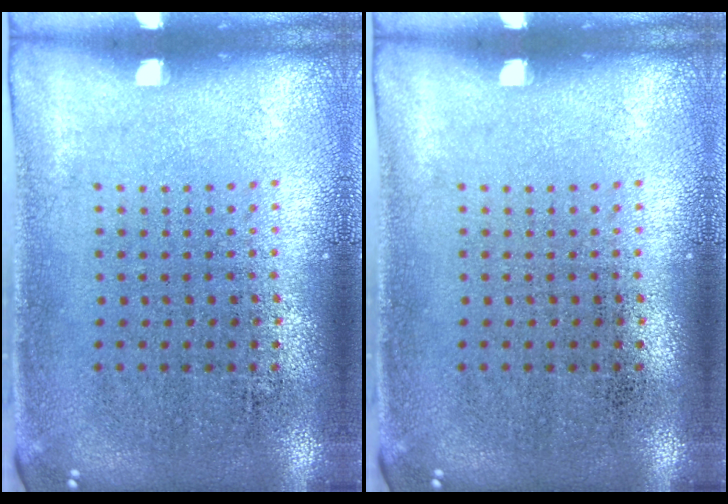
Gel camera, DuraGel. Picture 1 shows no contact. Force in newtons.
{"total": 0.0}